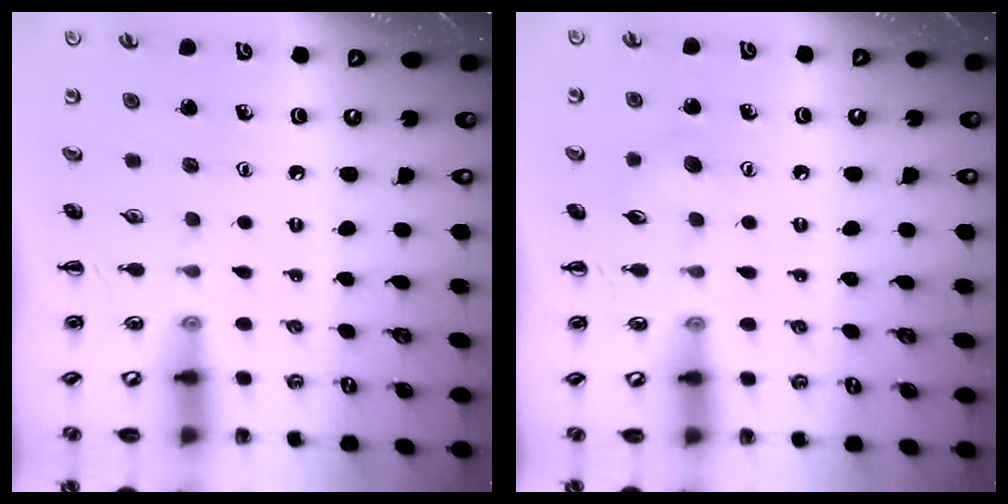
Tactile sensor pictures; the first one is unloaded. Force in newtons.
{"total": 5.7, "press": 5.5, "slide": 1.6}